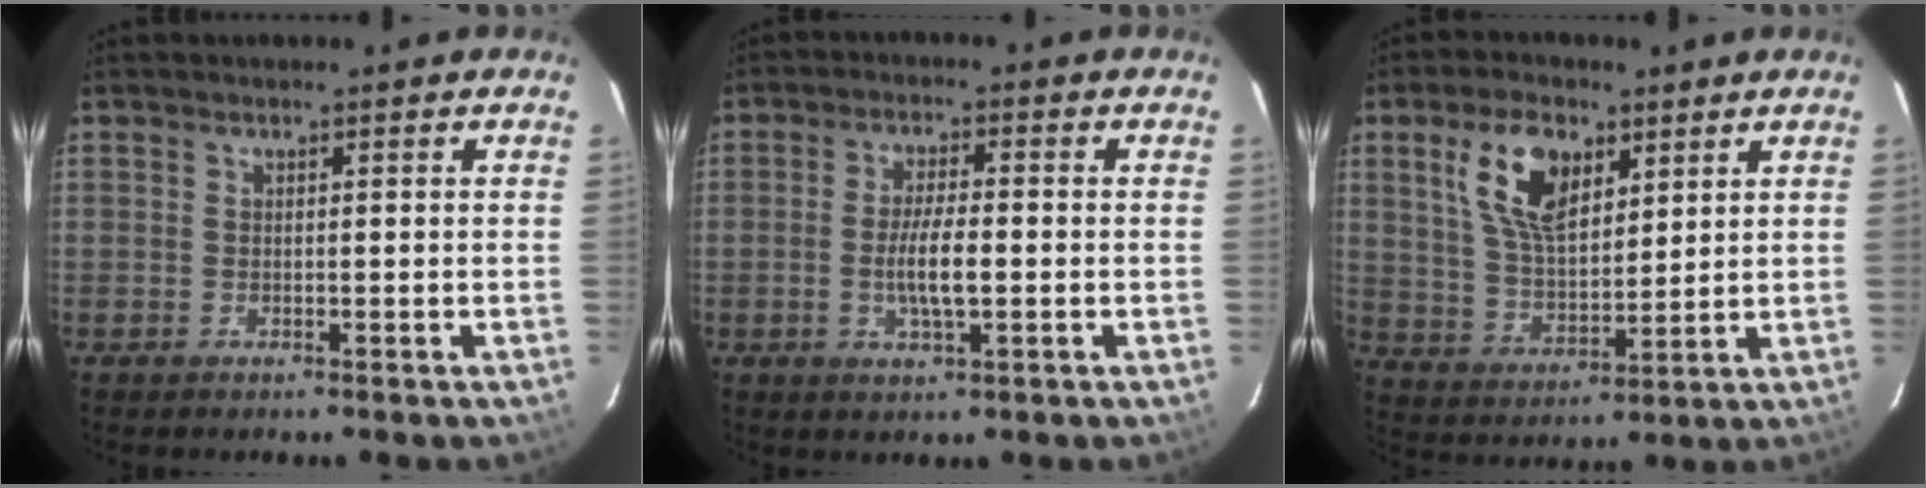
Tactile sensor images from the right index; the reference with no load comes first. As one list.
[{"total": 6.3, "force": [-1.2, 1.4, 6.0], "torque": [-0.115, -0.001, -0.020]}, {"total": 11.9, "force": [5.5, 6.1, 8.6], "torque": [-0.162, 0.016, 0.112]}]